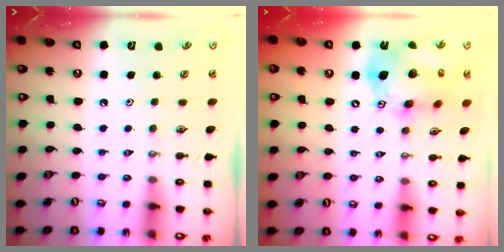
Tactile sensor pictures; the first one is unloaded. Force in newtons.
{"total": 19.3, "press": 19.0, "slide": 3.2}